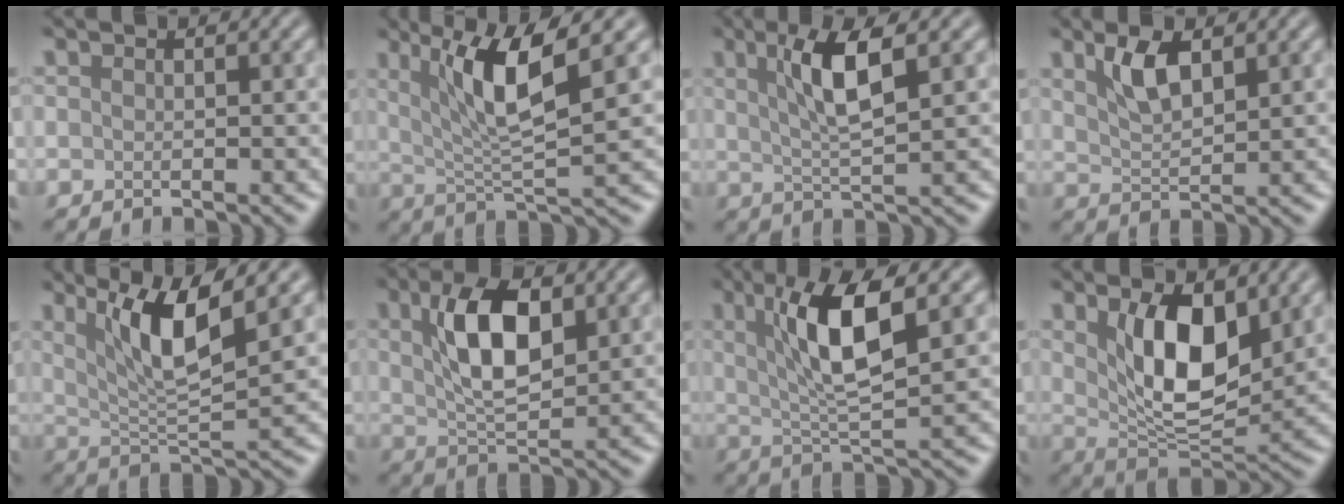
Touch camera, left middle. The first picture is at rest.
{"total": 6.8, "force": [2.6, 1.2, 6.2], "torque": [-0.111, 0.000, 0.048]}
{"total": 5.1, "force": [1.9, 1.0, 4.6], "torque": [-0.088, 0.004, 0.034]}
{"total": 3.1, "force": [1.9, 1.1, 2.2], "torque": [-0.049, 0.000, 0.037]}
{"total": 6.5, "force": [3.1, 1.2, 5.6], "torque": [-0.099, -0.004, 0.056]}
{"total": 6.9, "force": [2.1, 3.1, 5.8], "torque": [-0.112, 0.007, 0.037]}
{"total": 7.1, "force": [2.3, 1.5, 6.5], "torque": [-0.116, 0.002, 0.043]}
{"total": 7.5, "force": [2.4, 3.4, 6.2], "torque": [-0.114, -0.011, 0.047]}